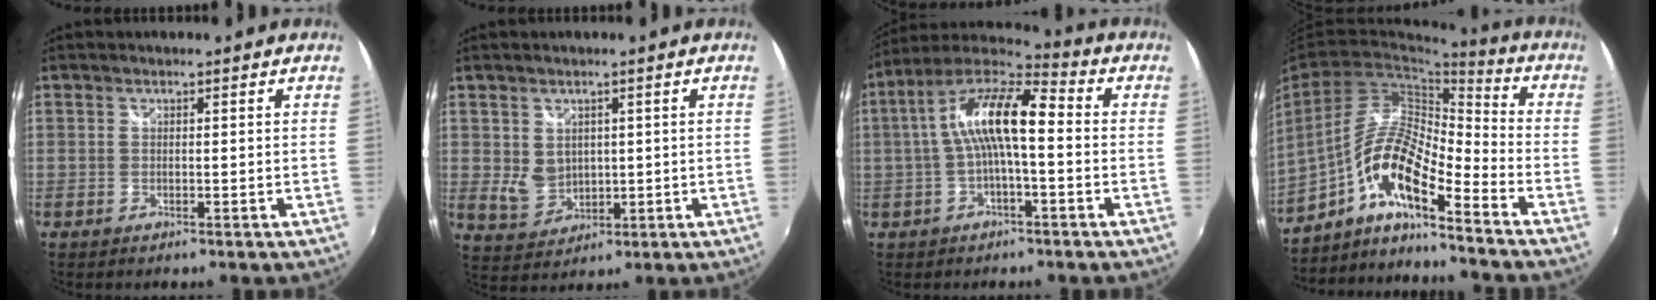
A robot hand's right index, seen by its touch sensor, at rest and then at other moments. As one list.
[{"total": 5.1, "force": [1.1, 4.3, 2.6], "torque": [-0.047, -0.002, 0.034]}, {"total": 12.5, "force": [-0.1, 3.6, 11.9], "torque": [-0.229, 0.026, -0.010]}, {"total": 12.7, "force": [-7.4, 2.5, 10.0], "torque": [-0.186, -0.001, -0.148]}]